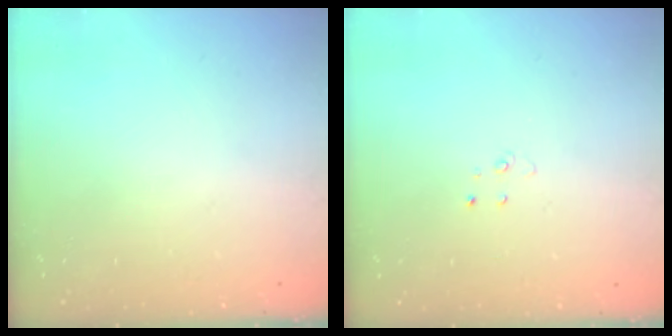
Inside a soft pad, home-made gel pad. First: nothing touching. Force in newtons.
{"total": 2.7, "press": 2.7, "slide": 0.2}